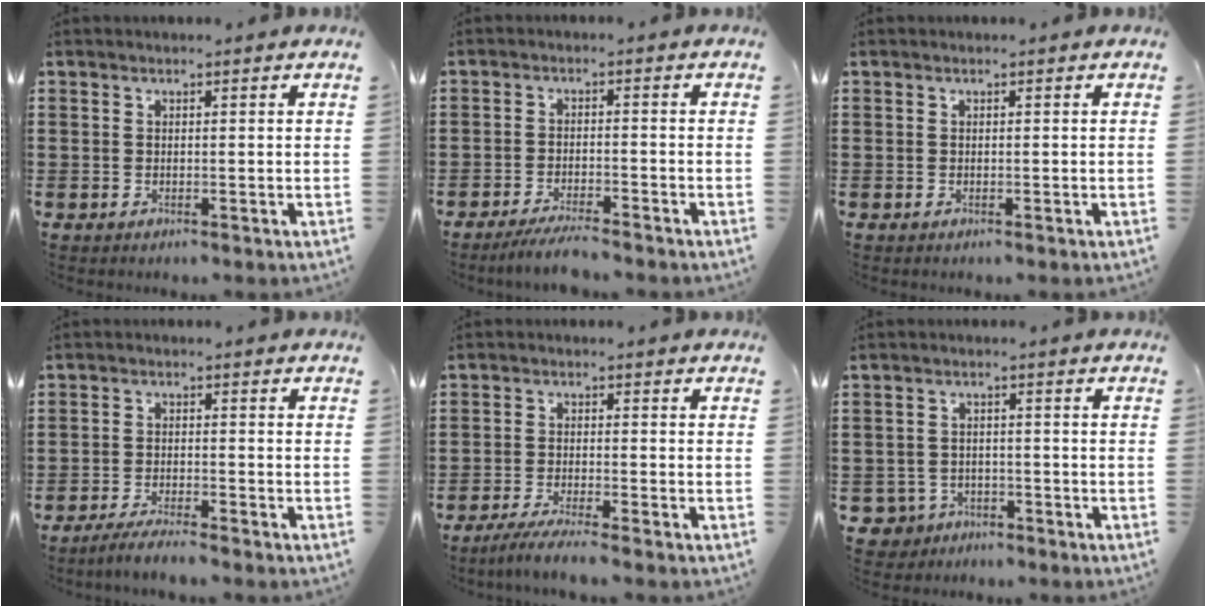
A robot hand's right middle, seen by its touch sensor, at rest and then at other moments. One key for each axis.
{"total": 3.7, "fx": -3.4, "fy": 0.0, "fz": 1.3, "tx": -0.030, "ty": -0.006, "tz": -0.069}
{"total": 0.0}
{"total": 2.8, "fx": -2.6, "fy": -0.2, "fz": 1.0, "tx": -0.017, "ty": 0.001, "tz": -0.051}
{"total": 3.0, "fx": -2.6, "fy": -0.3, "fz": 1.4, "tx": -0.031, "ty": -0.007, "tz": -0.051}
{"total": 3.0, "fx": -2.4, "fy": 1.8, "fz": 0.5, "tx": -0.031, "ty": -0.003, "tz": -0.055}